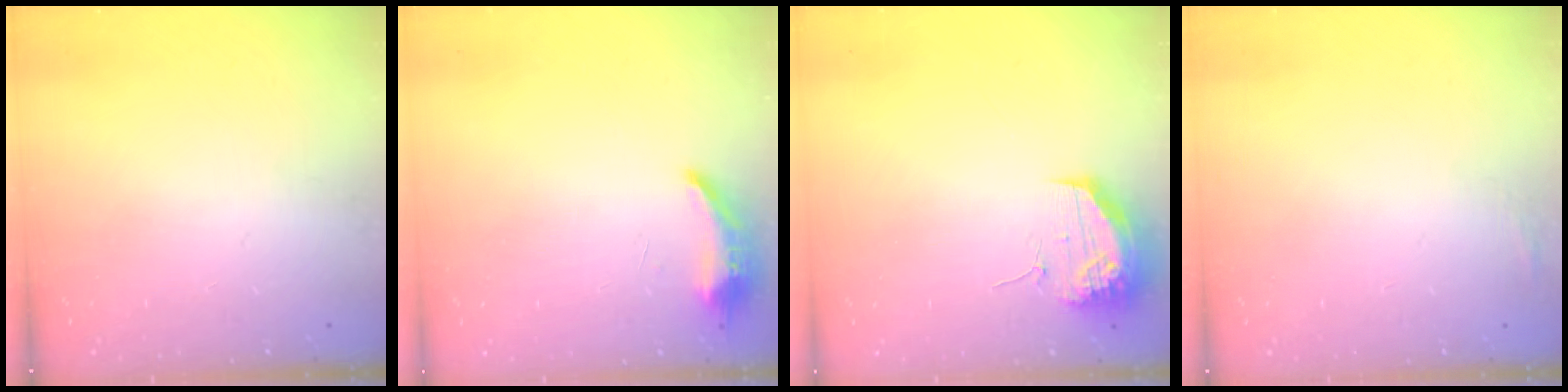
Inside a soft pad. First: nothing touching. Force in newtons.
{"total": 8.3, "press": 8.1, "slide": 1.5}
{"total": 13.8, "press": 11.9, "slide": 6.9}
{"total": 9.7, "press": 4.2, "slide": 8.8}